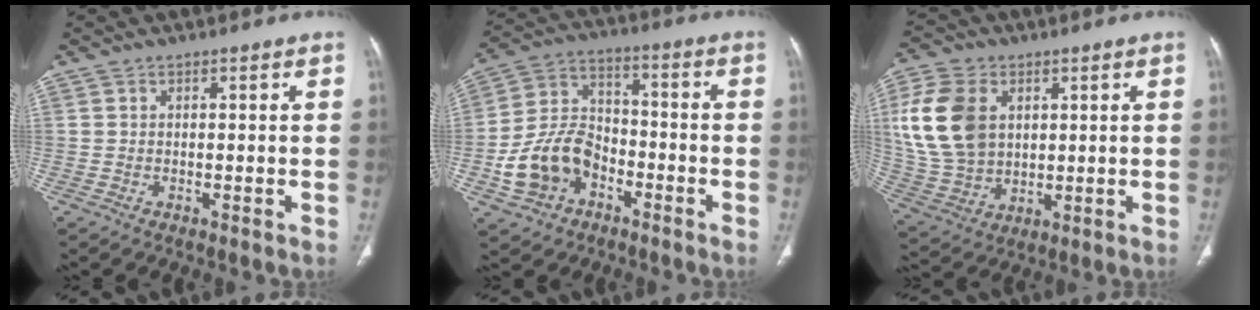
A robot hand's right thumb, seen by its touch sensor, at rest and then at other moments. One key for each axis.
{"total": 13.3, "fx": -5.3, "fy": 9.7, "fz": 7.5, "tx": -0.129, "ty": 0.041, "tz": -0.098}
{"total": 16.2, "fx": 3.9, "fy": 11.5, "fz": 10.7, "tx": -0.210, "ty": -0.004, "tz": 0.084}